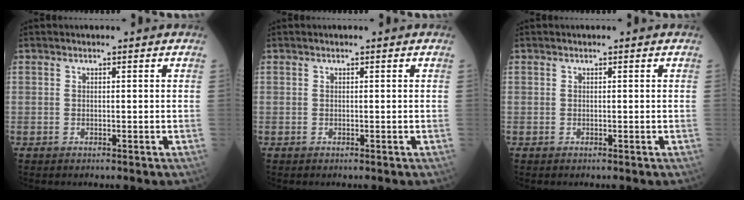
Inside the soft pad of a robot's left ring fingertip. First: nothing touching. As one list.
[{"total": 0.0}, {"total": 0.0}]